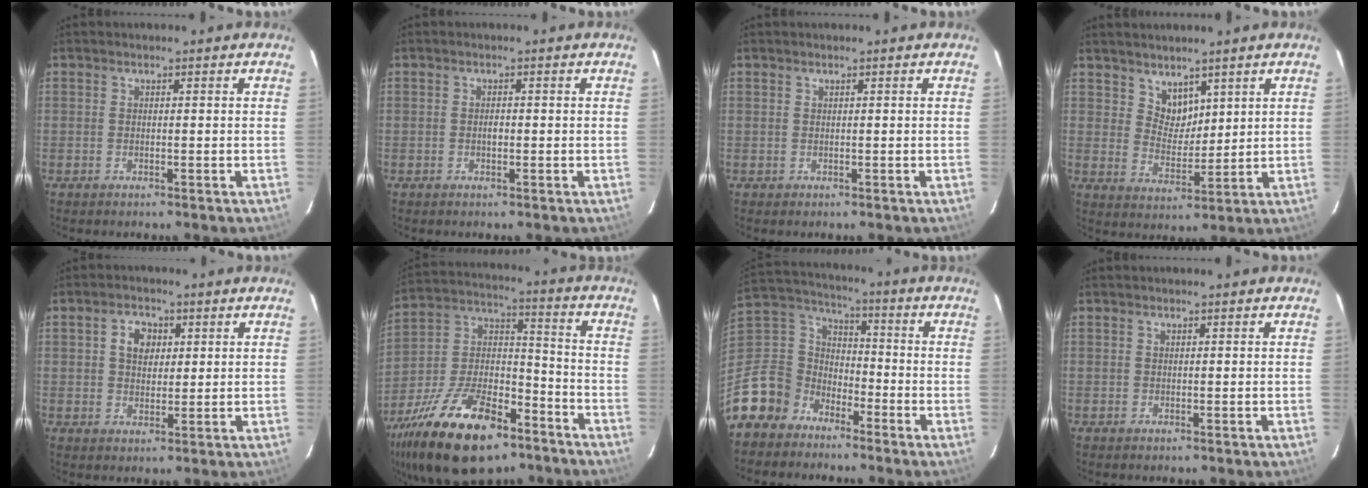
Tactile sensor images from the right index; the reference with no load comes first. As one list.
[{"total": 1.1, "force": [-0.3, 0.7, 0.8], "torque": [-0.013, 0.001, -0.004]}, {"total": 0.7, "force": [0.1, 0.7, -0.1], "torque": [0.004, 0.004, 0.002]}, {"total": 5.1, "force": [3.7, 3.3, 1.3], "torque": [-0.013, 0.002, 0.073]}, {"total": 4.9, "force": [1.5, 3.7, 2.8], "torque": [-0.042, 0.016, 0.028]}, {"total": 25.3, "force": [-15.8, 11.5, 16.1], "torque": [-0.319, -0.003, -0.261]}, {"total": 12.6, "force": [-8.6, 8.9, 2.2], "torque": [-0.081, 0.041, -0.168]}, {"total": 0.0}]